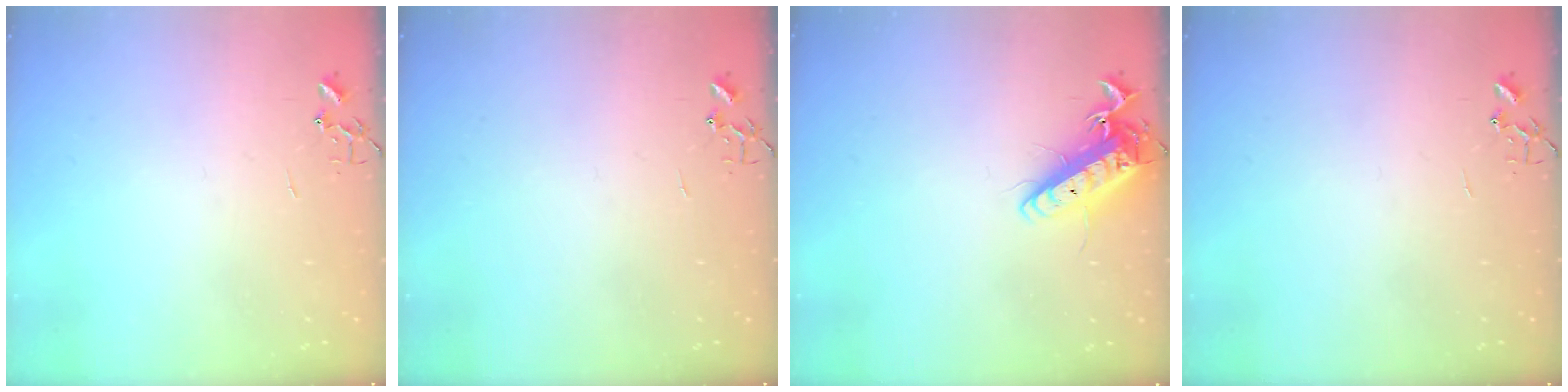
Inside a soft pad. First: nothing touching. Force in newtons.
{"total": 0.0}
{"total": 15.4, "press": 15.1, "slide": 2.8}
{"total": 0.0}